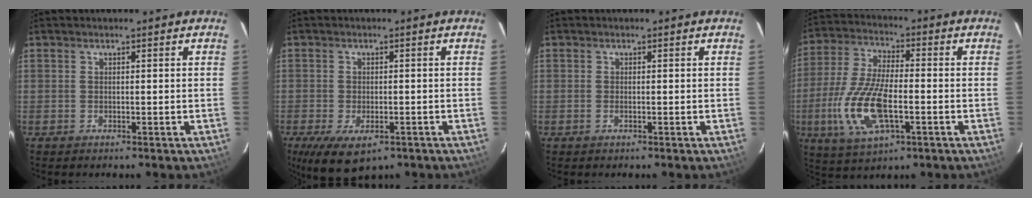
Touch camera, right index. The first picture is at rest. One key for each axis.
{"total": 8.5, "fx": -4.8, "fy": 4.2, "fz": 5.7, "tx": -0.119, "ty": -0.033, "tz": -0.074}
{"total": 0.7, "fx": -0.2, "fy": 0.2, "fz": 0.6, "tx": -0.013, "ty": 0.001, "tz": -0.005}
{"total": 15.4, "fx": -4.3, "fy": 6.3, "fz": 13.4, "tx": -0.291, "ty": -0.009, "tz": -0.081}